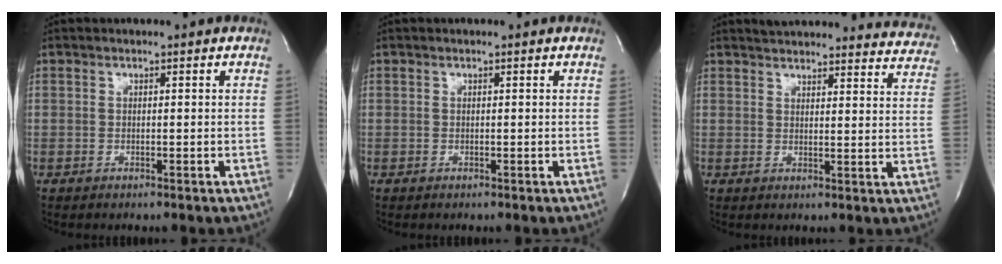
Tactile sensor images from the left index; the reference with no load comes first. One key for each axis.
{"total": 0.0}
{"total": 20.6, "fx": 19.7, "fy": 3.8, "fz": 4.7, "tx": -0.057, "ty": -0.049, "tz": 0.216}